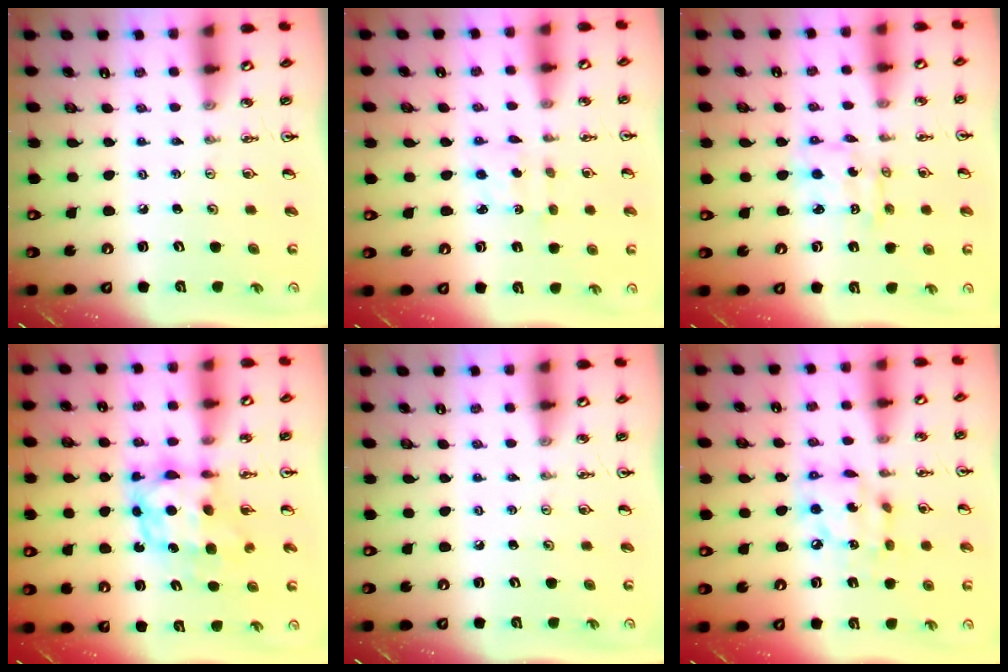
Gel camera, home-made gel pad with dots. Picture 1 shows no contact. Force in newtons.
{"total": 1.7, "press": 1.5, "slide": 0.8}
{"total": 3.5, "press": 3.5, "slide": 0.1}
{"total": 6.8, "press": 6.7, "slide": 0.7}
{"total": 0.0}
{"total": 10.8, "press": 10.8, "slide": 1.1}